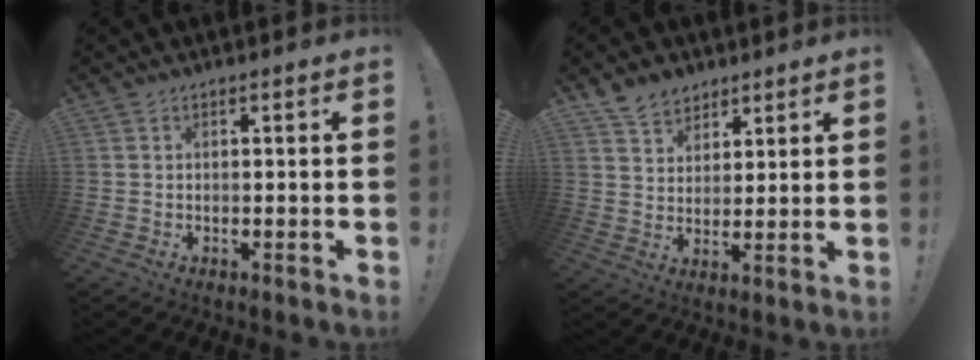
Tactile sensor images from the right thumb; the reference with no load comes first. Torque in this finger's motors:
{"motor_torque": [-0.17, 0.20, 0.22, 0.15, -0.02]}